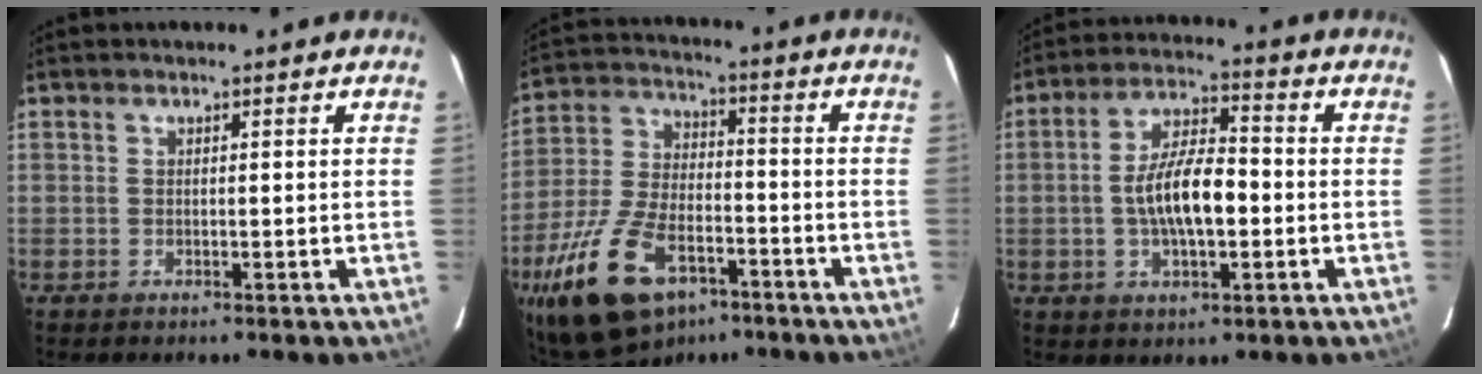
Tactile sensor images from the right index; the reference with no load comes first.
{"total": 18.9, "force": [-11.1, 9.6, 11.9], "torque": [-0.260, -0.016, -0.196]}
{"total": 10.5, "force": [-1.5, 4.0, 9.6], "torque": [-0.182, 0.008, -0.025]}